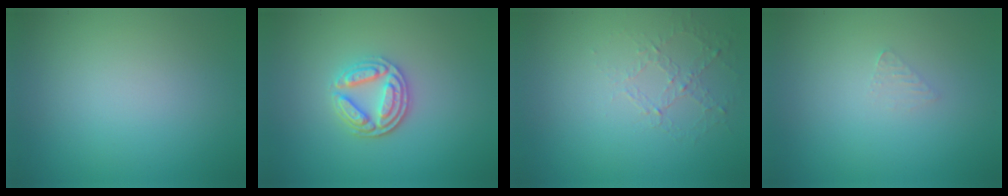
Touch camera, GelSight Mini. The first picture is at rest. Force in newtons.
{"total": 3.6, "press": 3.2, "slide": 1.8}
{"total": 1.1, "press": 0.5, "slide": 1.0}
{"total": 0.8, "press": 0.8, "slide": 0.1}